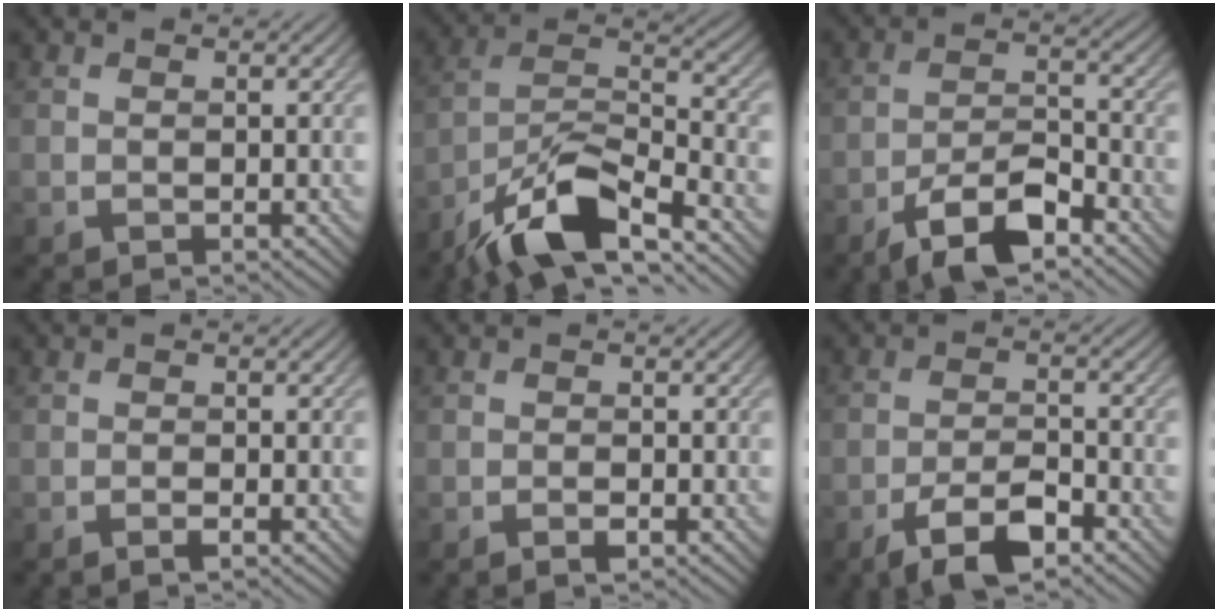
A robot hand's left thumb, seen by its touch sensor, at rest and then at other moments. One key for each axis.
{"total": 12.1, "fx": -8.5, "fy": 3.4, "fz": 8.0, "tx": -0.151, "ty": 0.000, "tz": -0.172}
{"total": 7.7, "fx": -5.3, "fy": 2.5, "fz": 5.1, "tx": -0.094, "ty": 0.005, "tz": -0.104}
{"total": 1.0, "fx": -0.6, "fy": 0.1, "fz": 0.8, "tx": -0.014, "ty": 0.000, "tz": -0.012}
{"total": 1.2, "fx": -0.7, "fy": 0.3, "fz": 0.9, "tx": -0.015, "ty": -0.001, "tz": -0.013}
{"total": 6.0, "fx": -4.0, "fy": 1.9, "fz": 4.0, "tx": -0.078, "ty": 0.004, "tz": -0.077}